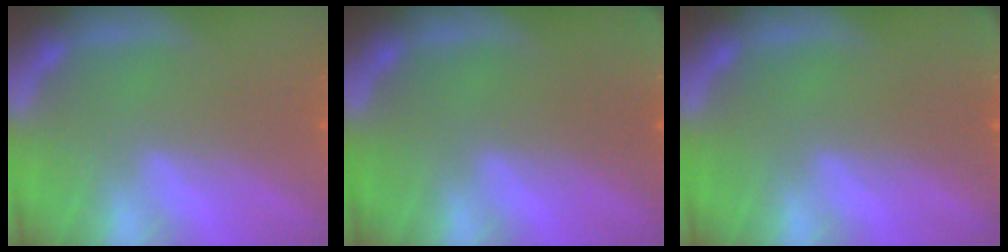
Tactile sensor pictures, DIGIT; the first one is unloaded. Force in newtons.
{"total": 4.0}
{"total": 2.9}